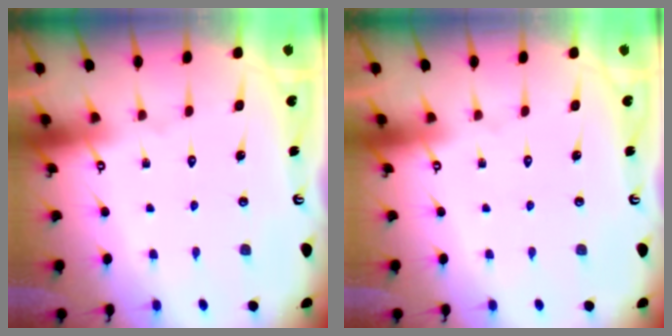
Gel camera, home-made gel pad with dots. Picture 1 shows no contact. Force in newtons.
{"total": 0.0}